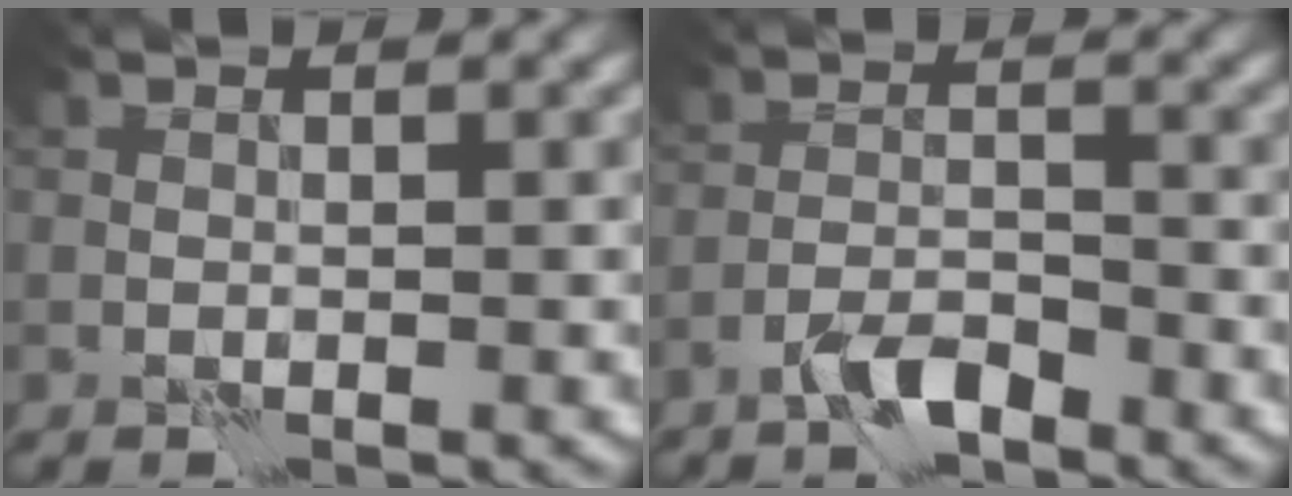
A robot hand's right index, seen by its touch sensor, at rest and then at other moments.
{"total": 2.9, "force": [-2.4, 0.5, 1.5], "torque": [-0.028, 0.008, -0.050]}